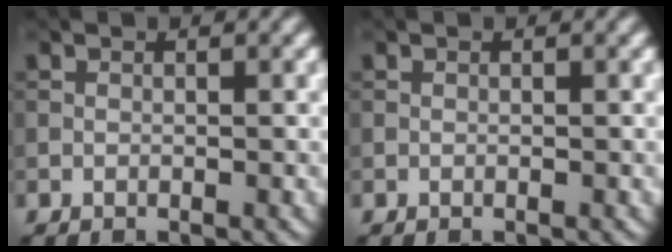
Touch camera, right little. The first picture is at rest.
{"total": 0.0}